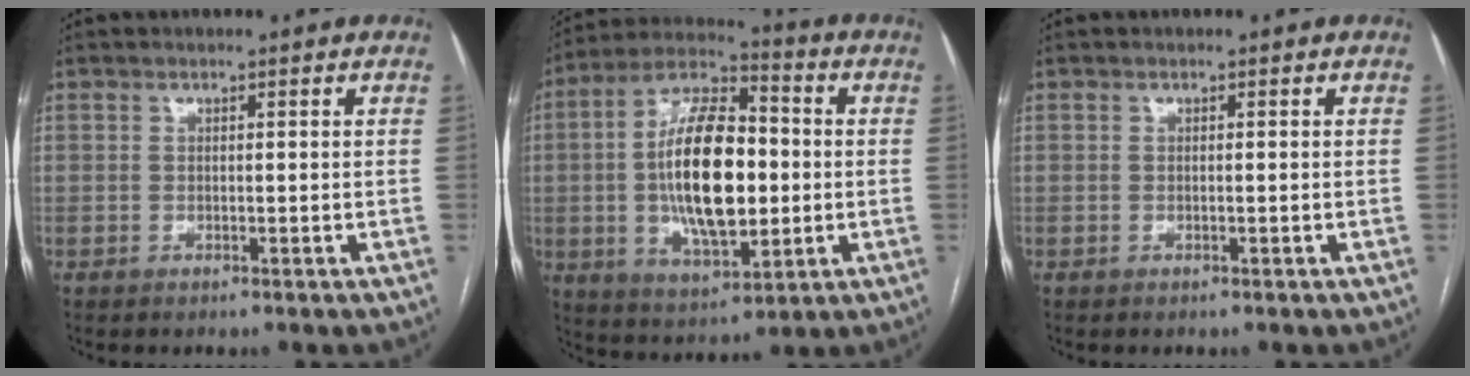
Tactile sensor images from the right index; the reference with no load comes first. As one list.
[{"total": 17.7, "force": [-0.5, 7.3, 16.1], "torque": [-0.302, 0.012, -0.005]}, {"total": 0.0}]